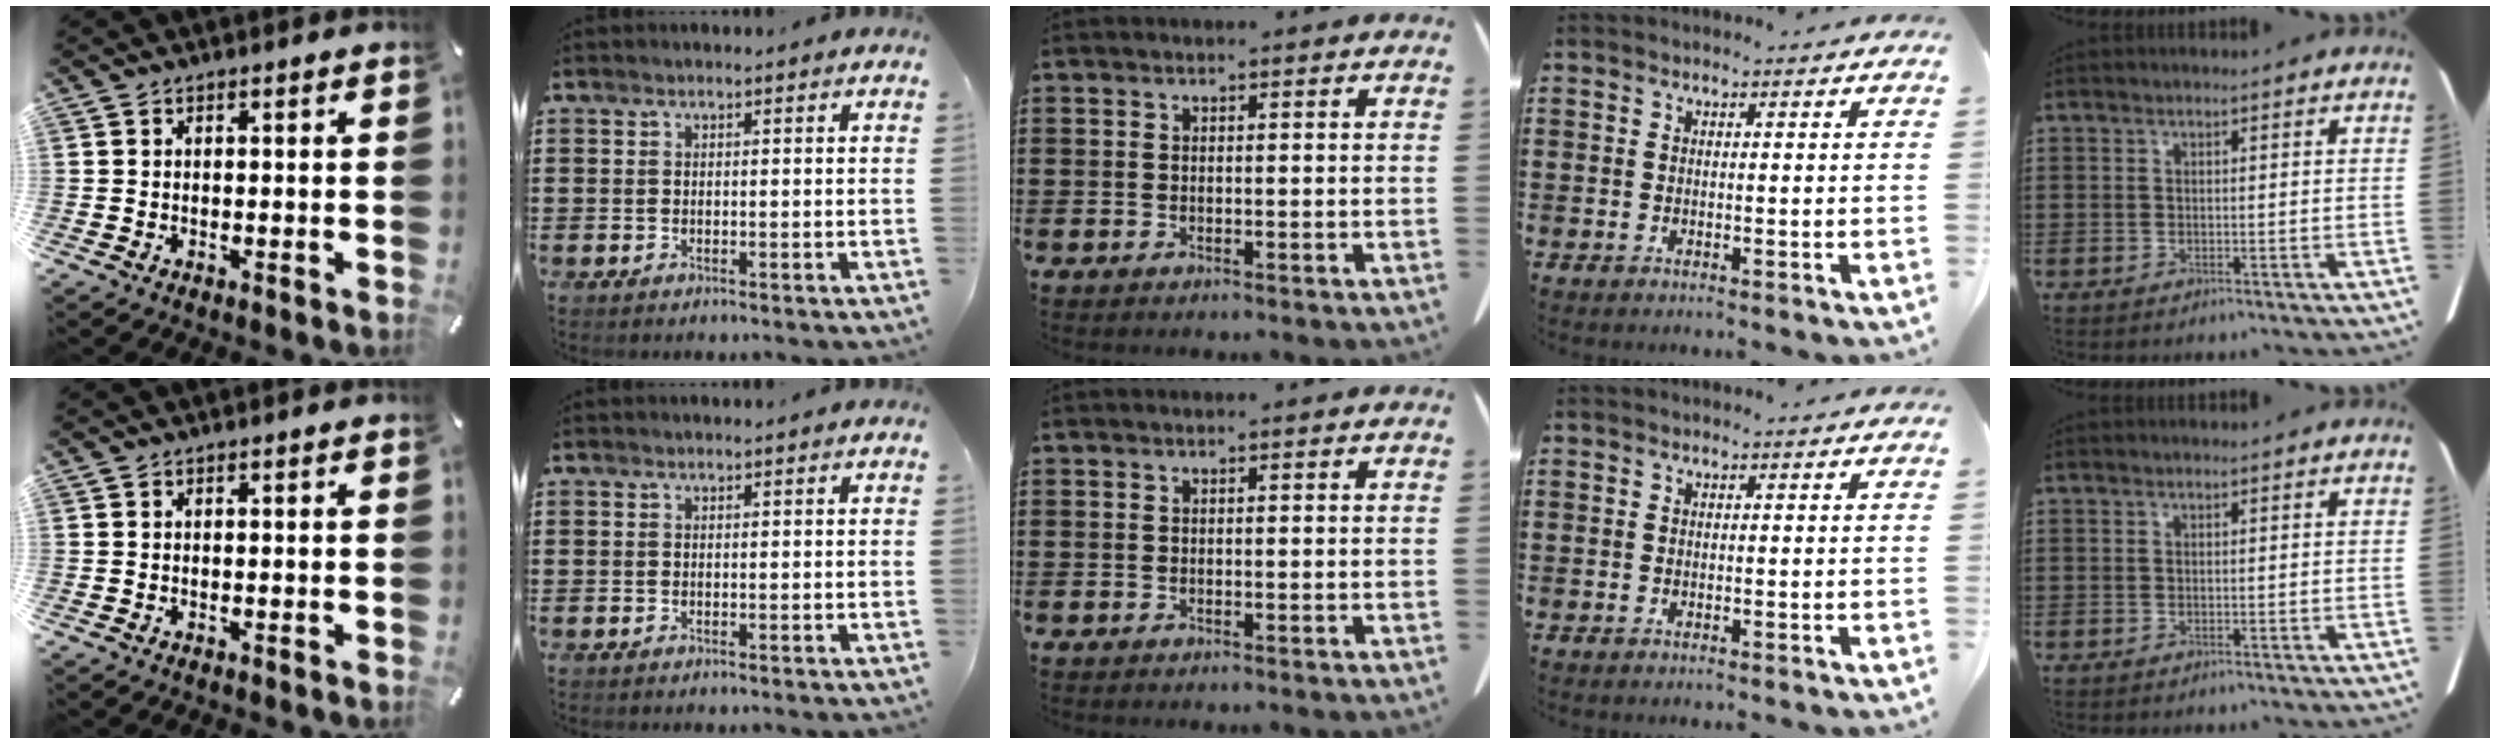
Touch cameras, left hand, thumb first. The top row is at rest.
{}